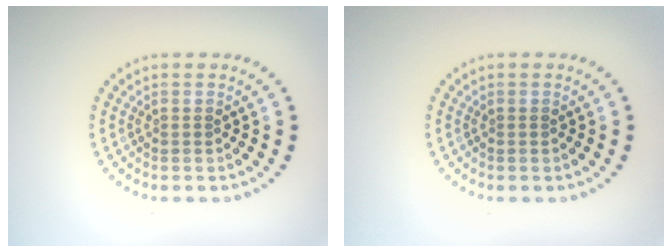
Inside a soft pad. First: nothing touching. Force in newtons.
{"total": 0.0}